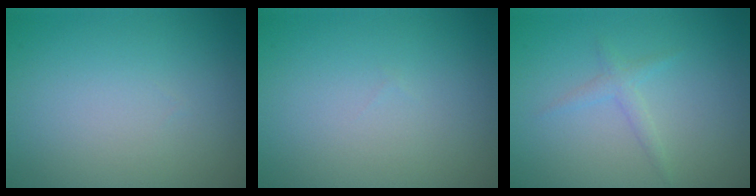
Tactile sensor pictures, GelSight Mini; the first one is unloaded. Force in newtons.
{"total": 0.0}
{"total": 1.2, "press": 1.2, "slide": 0.0}